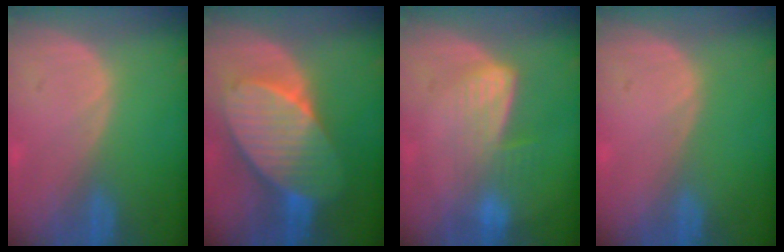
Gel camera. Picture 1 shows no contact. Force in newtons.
{"total": 10.1, "press": 10.1, "slide": 0.6}
{"total": 7.2, "press": 6.0, "slide": 4.0}
{"total": 0.0}